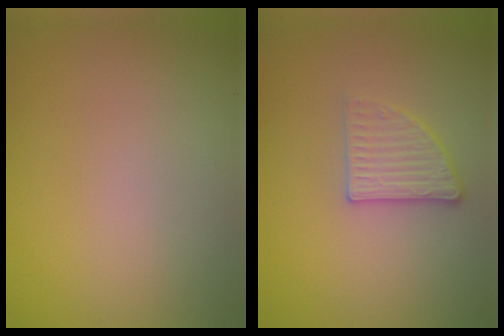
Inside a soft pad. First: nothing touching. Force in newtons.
{"total": 2.6, "press": 2.3, "slide": 1.2}